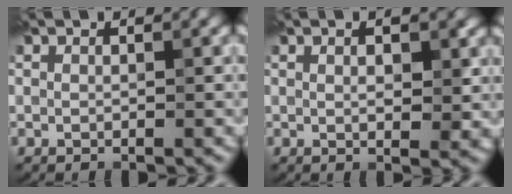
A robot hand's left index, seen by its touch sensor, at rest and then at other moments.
{"total": 2.7, "force": [0.8, 1.0, 2.3], "torque": [-0.029, -0.006, 0.015]}